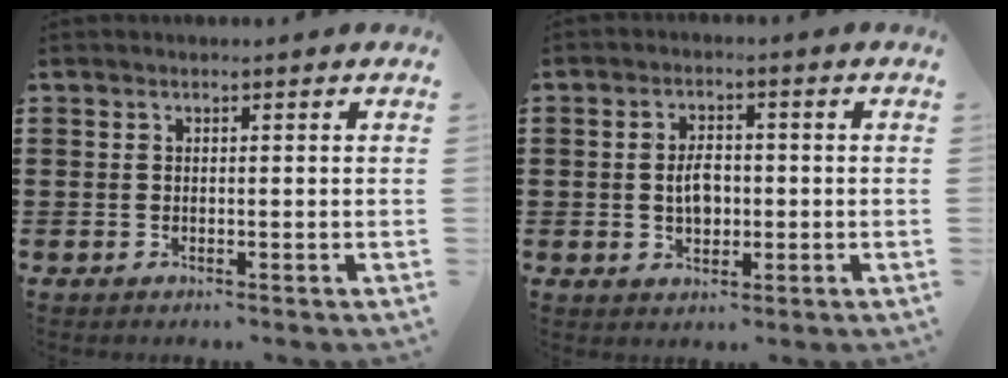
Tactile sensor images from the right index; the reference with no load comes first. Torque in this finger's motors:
{"motor_torque": [2.14, 0.00, 0.15, 0.03]}